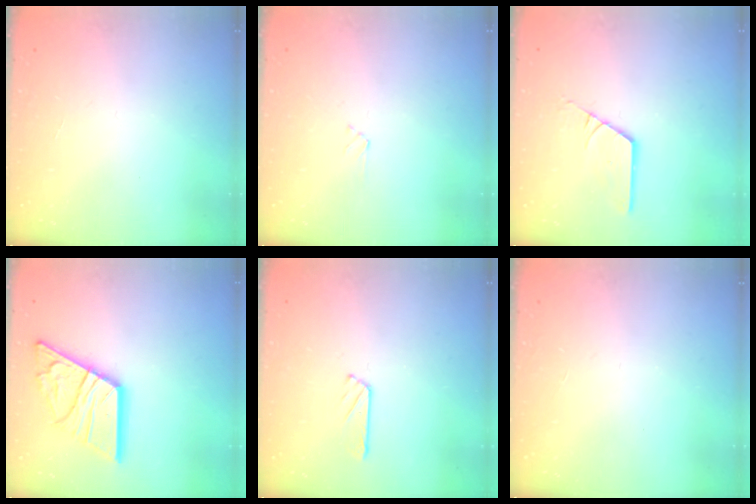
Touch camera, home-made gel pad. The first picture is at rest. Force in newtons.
{"total": 2.7, "press": 2.7, "slide": 0.3}
{"total": 2.9, "press": 2.9, "slide": 0.1}
{"total": 19.1, "press": 18.9, "slide": 2.2}
{"total": 2.4, "press": 2.3, "slide": 0.3}
{"total": 0.0}